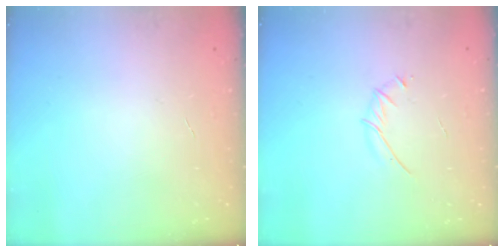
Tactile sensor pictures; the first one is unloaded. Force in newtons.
{"total": 3.6, "press": 3.5, "slide": 1.0}